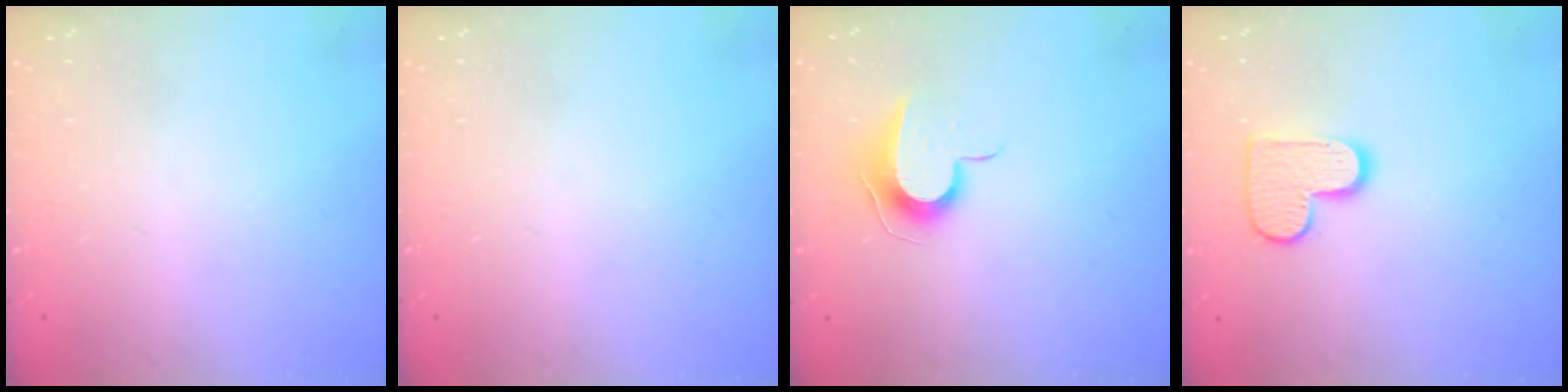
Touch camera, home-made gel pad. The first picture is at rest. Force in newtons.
{"total": 0.0}
{"total": 8.8, "press": 8.7, "slide": 0.8}
{"total": 9.8, "press": 9.8, "slide": 0.6}